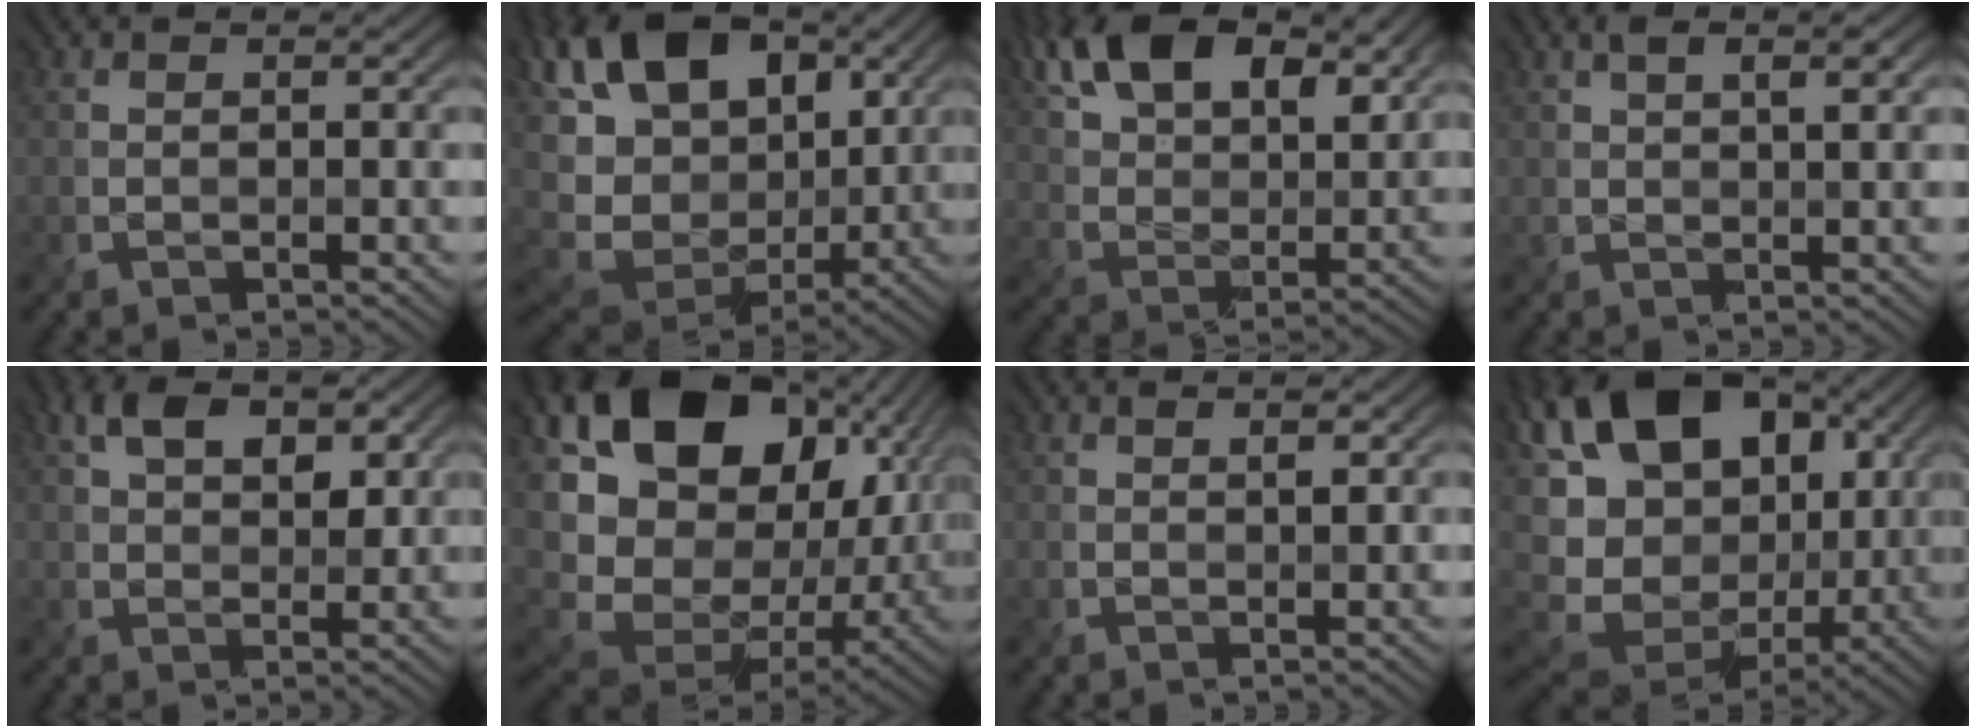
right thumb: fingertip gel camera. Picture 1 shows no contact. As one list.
[{"total": 16.8, "force": [2.6, 12.0, 11.5], "torque": [-0.255, -0.003, 0.059]}, {"total": 13.3, "force": [6.8, 7.4, 8.8], "torque": [-0.182, 0.007, 0.125]}, {"total": 4.0, "force": [1.8, 1.4, 3.3], "torque": [-0.060, 0.006, 0.032]}, {"total": 6.5, "force": [2.5, 3.9, 4.5], "torque": [-0.080, 0.004, 0.038]}, {"total": 21.4, "force": [4.2, 15.7, 14.0], "torque": [-0.289, -0.024, 0.117]}, {"total": 1.7, "force": [0.7, 0.6, 1.4], "torque": [-0.018, -0.001, 0.011]}, {"total": 20.3, "force": [2.2, 15.0, 13.5], "torque": [-0.288, -0.003, 0.066]}]